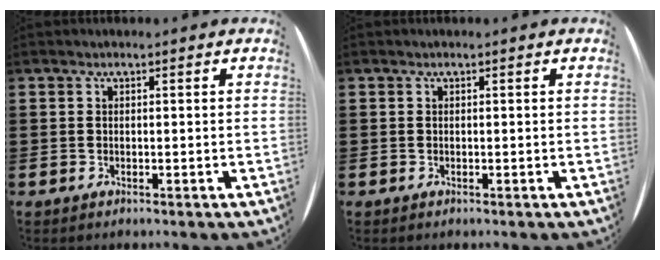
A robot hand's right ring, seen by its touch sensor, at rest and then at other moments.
{"total": 0.0}